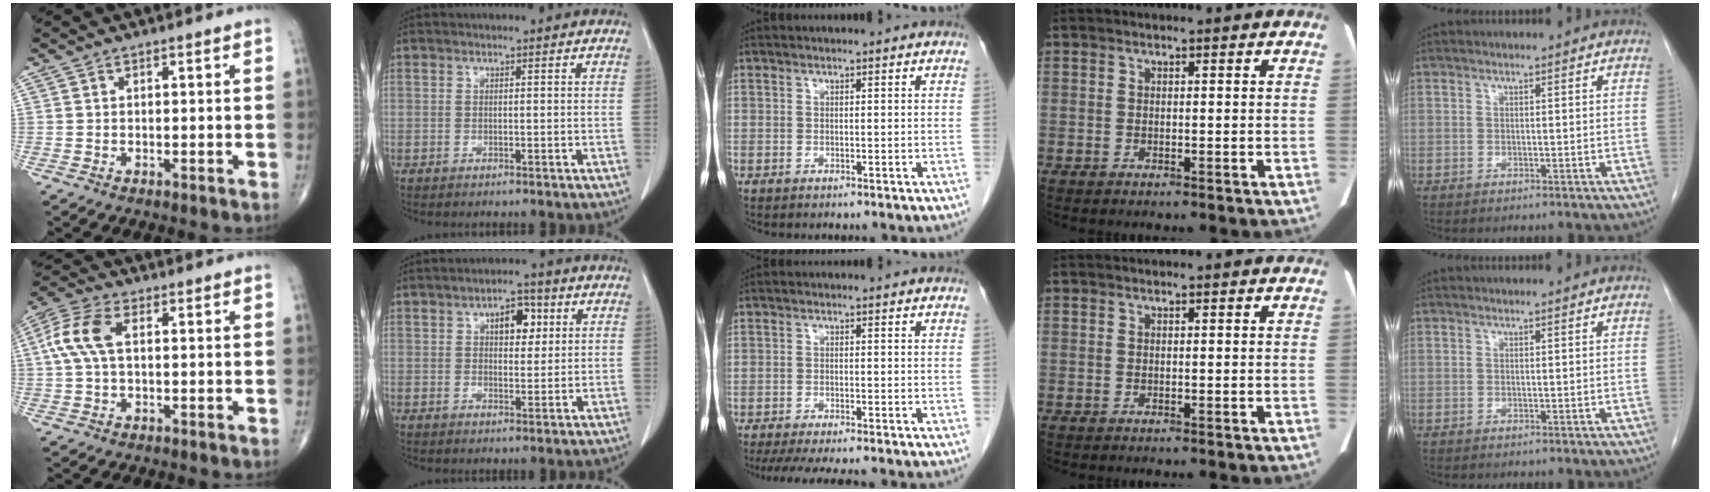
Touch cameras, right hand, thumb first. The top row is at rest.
{"thumb": {"total": 8.1, "force": [1.3, 4.3, 6.7], "torque": [-0.165, 0.024, 0.021]}, "index": {"total": 5.2, "force": [1.9, 2.7, 4.0], "torque": [-0.057, 0.011, 0.028]}, "middle": {"total": 10.5, "force": [-9.1, 1.4, 5.1], "torque": [-0.069, -0.015, -0.126]}}